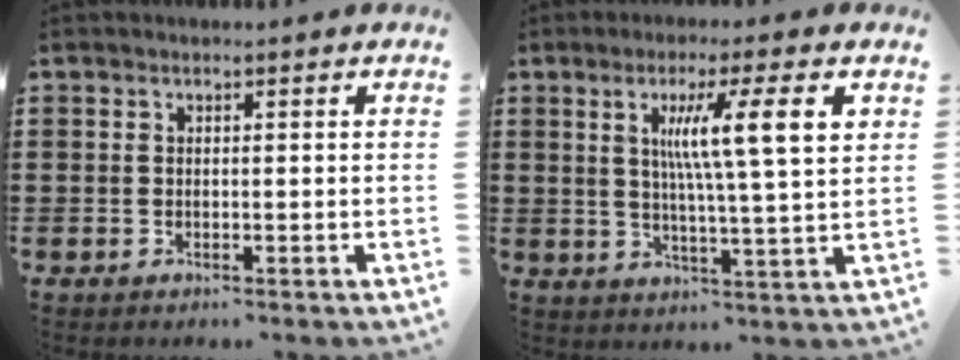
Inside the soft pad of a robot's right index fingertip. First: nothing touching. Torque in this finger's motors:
{"motor_torque": [1.42, 0.72, 0.40, 0.21]}